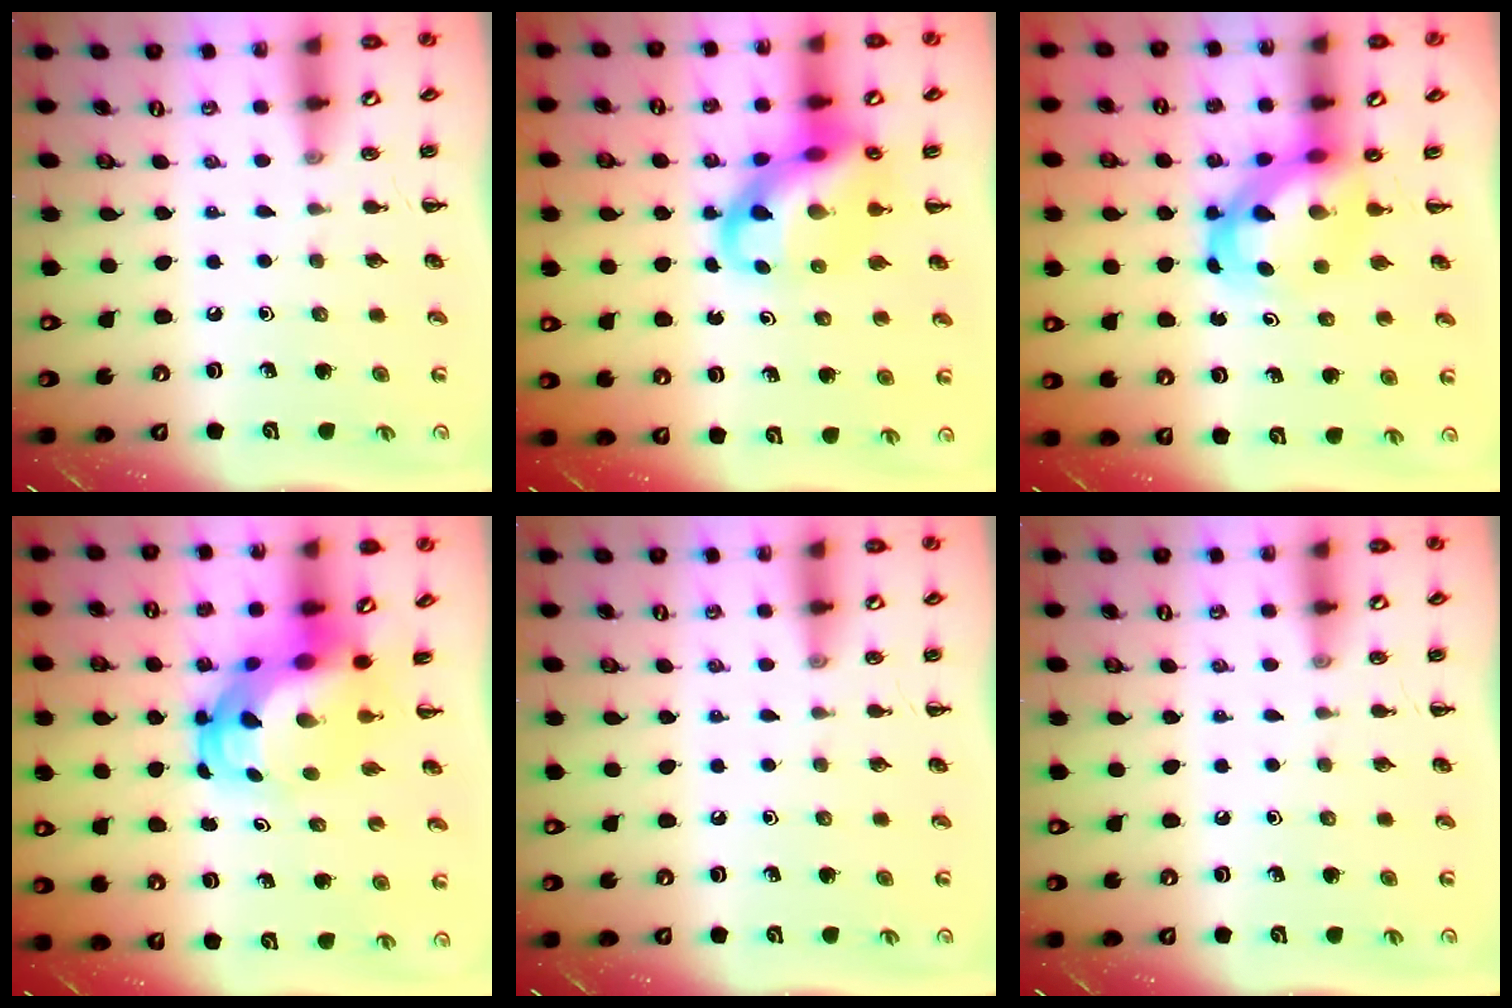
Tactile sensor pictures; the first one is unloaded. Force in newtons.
{"total": 14.7, "press": 14.2, "slide": 3.7}
{"total": 5.1, "press": 5.0, "slide": 1.2}
{"total": 7.8, "press": 7.6, "slide": 2.0}
{"total": 0.0}
{"total": 0.0}